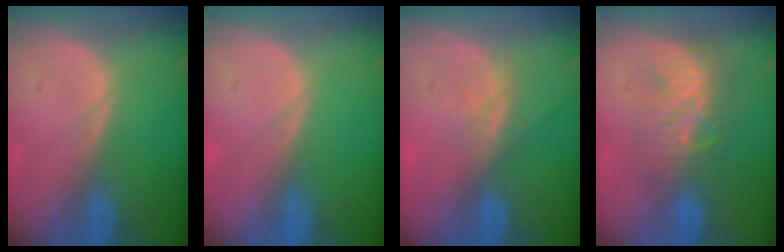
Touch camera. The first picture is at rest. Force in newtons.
{"total": 0.0}
{"total": 3.0, "press": 2.6, "slide": 1.5}
{"total": 8.1, "press": 7.4, "slide": 3.4}